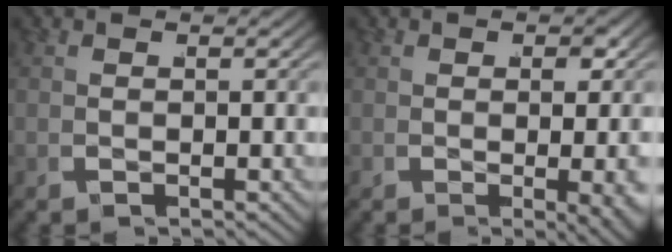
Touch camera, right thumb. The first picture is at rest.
{"total": 2.4, "force": [-0.3, 0.6, 2.3], "torque": [-0.028, -0.010, -0.001]}